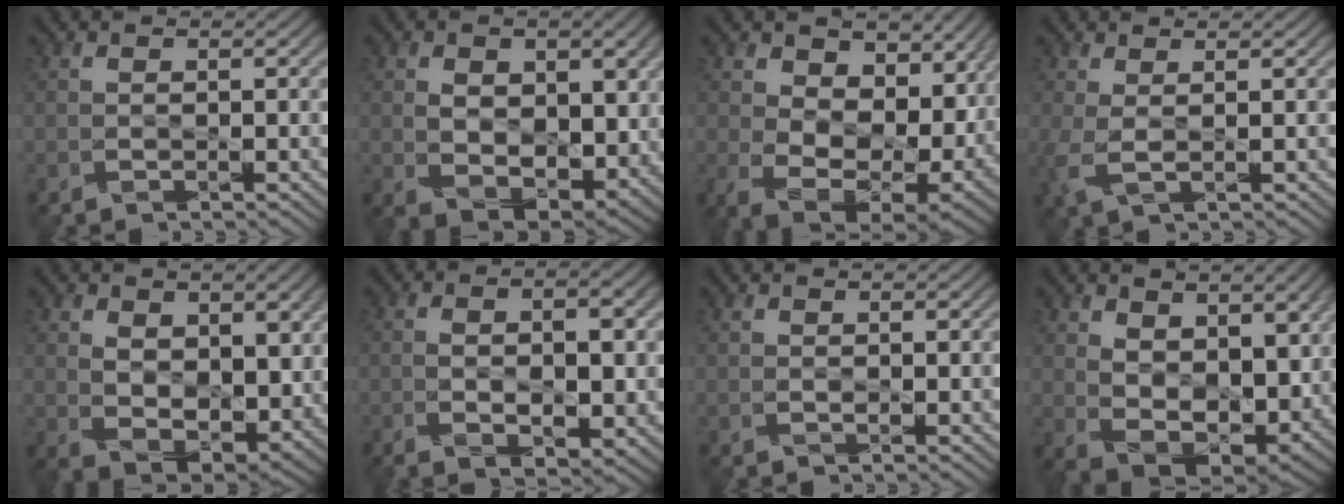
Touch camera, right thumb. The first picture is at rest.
{"total": 8.5, "force": [1.2, 5.7, 6.2], "torque": [-0.115, -0.018, 0.023]}
{"total": 13.3, "force": [3.8, 8.9, 9.2], "torque": [-0.191, -0.017, 0.074]}
{"total": 2.7, "force": [0.6, 0.8, 2.5], "torque": [-0.070, 0.000, 0.006]}
{"total": 9.0, "force": [1.8, 5.6, 6.8], "torque": [-0.133, -0.017, 0.034]}
{"total": 8.4, "force": [-1.2, 4.0, 7.3], "torque": [-0.127, -0.008, -0.003]}
{"total": 0.6, "force": [0.2, 0.2, 0.5], "torque": [-0.008, -0.001, 0.003]}
{"total": 10.4, "force": [2.8, 6.3, 7.7], "torque": [-0.156, -0.015, 0.057]}